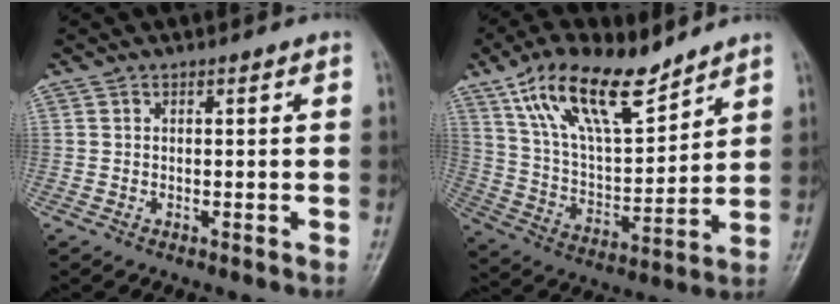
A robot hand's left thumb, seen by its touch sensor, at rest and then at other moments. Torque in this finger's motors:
{"motor_torque": [0.21, 0.27, 1.19, -1.57, 0.22]}